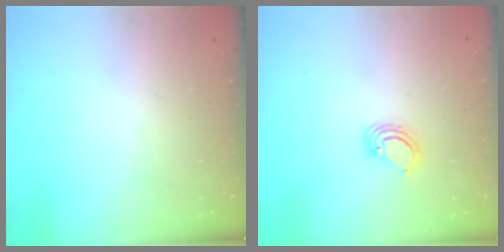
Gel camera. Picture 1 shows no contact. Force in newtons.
{"total": 3.6, "press": 3.6, "slide": 0.3}